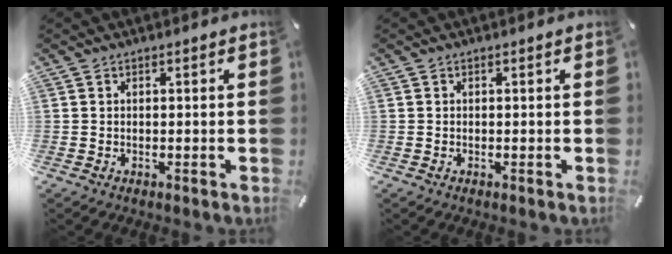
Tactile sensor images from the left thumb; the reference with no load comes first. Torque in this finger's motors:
{"motor_torque": [-0.03, 0.03, -0.01, -0.01, 0.00]}